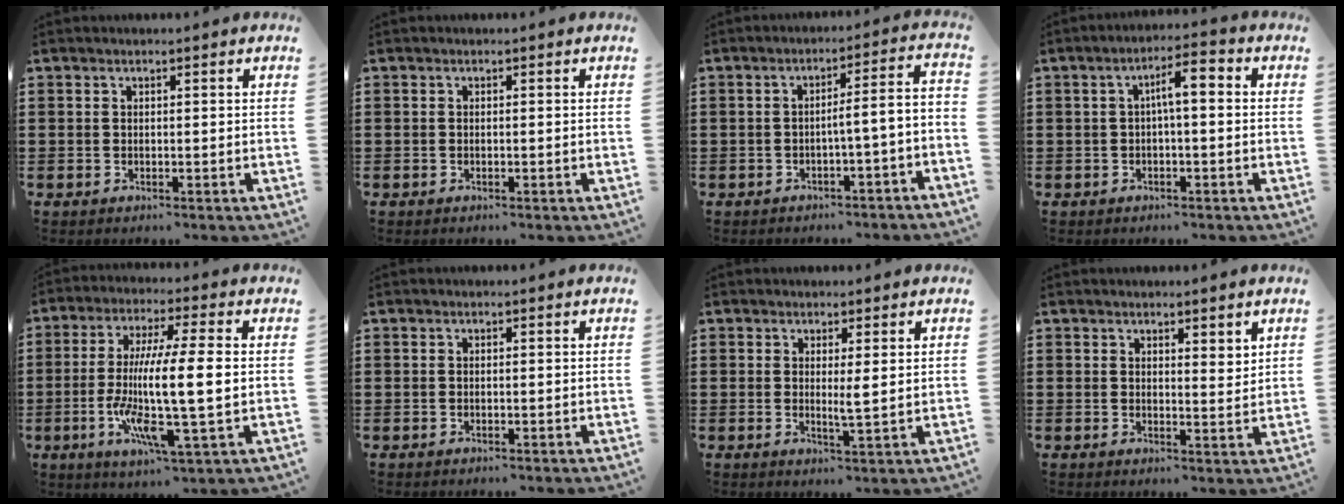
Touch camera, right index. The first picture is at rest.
{"total": 0.0}
{"total": 3.7, "force": [-2.1, -0.3, 3.1], "torque": [-0.060, -0.013, -0.047]}
{"total": 4.2, "force": [-0.1, 0.9, 4.1], "torque": [-0.078, 0.011, -0.005]}
{"total": 13.0, "force": [-1.5, 1.5, 12.8], "torque": [-0.247, -0.007, -0.032]}
{"total": 0.0}
{"total": 2.4, "force": [0.8, 0.0, 2.3], "torque": [-0.039, -0.007, 0.011]}
{"total": 2.1, "force": [1.9, 0.5, 0.5], "torque": [-0.013, 0.003, 0.038]}